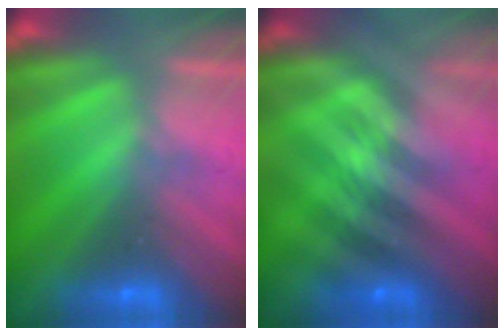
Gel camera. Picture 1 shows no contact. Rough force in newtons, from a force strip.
{"total": 2.3}